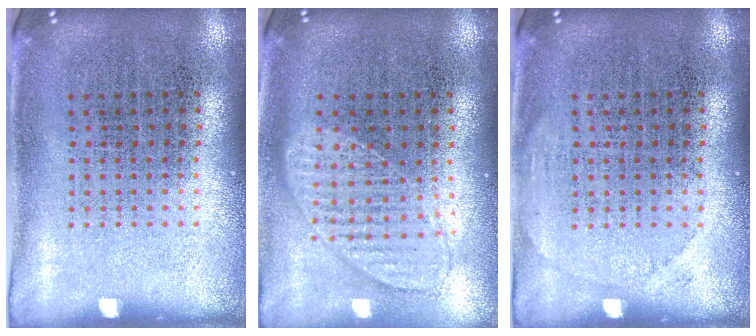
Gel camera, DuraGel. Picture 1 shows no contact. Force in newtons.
{"total": 1.0, "press": 1.0, "slide": 0.2}
{"total": 0.9, "press": 0.9, "slide": 0.1}